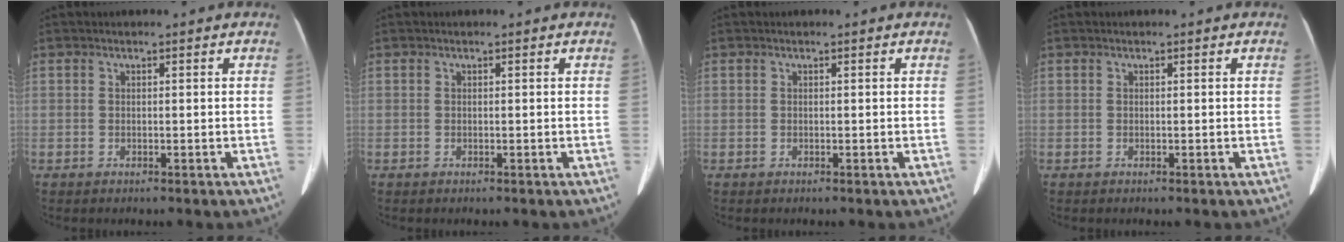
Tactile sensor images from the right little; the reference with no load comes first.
{"total": 0.0}
{"total": 0.0}
{"total": 0.0}